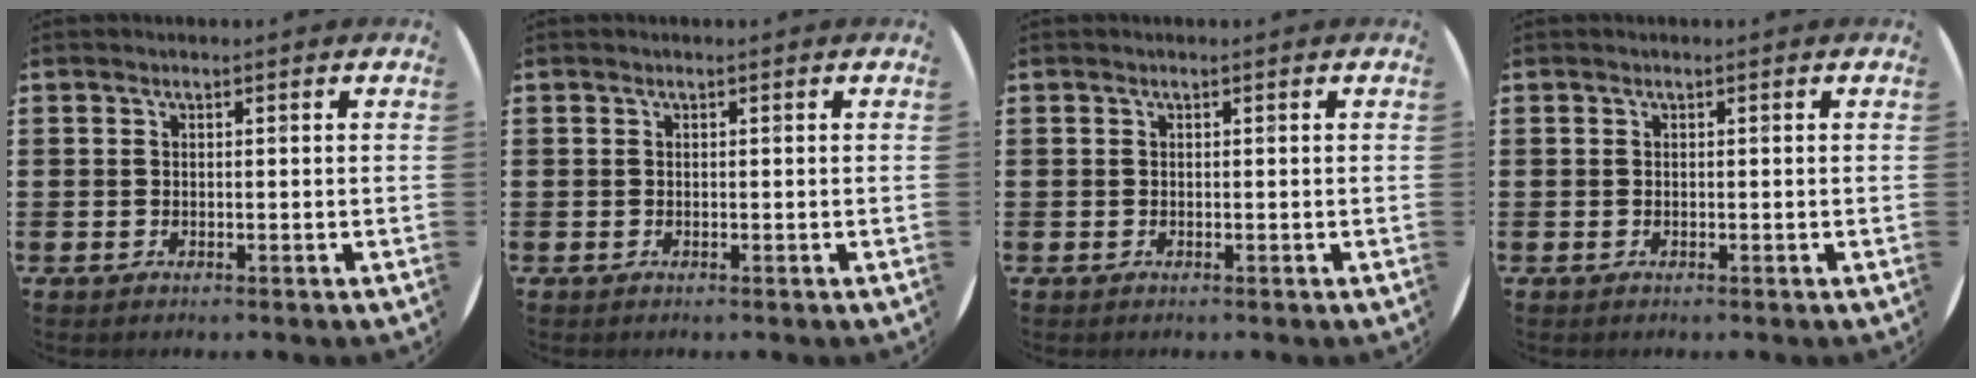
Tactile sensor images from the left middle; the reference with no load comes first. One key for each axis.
{"total": 0.0}
{"total": 0.0}
{"total": 0.0}